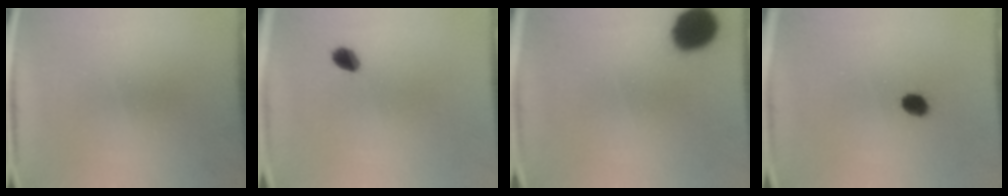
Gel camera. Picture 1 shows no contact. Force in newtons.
{"total": 2.9}
{"total": 13.0}
{"total": 3.6}